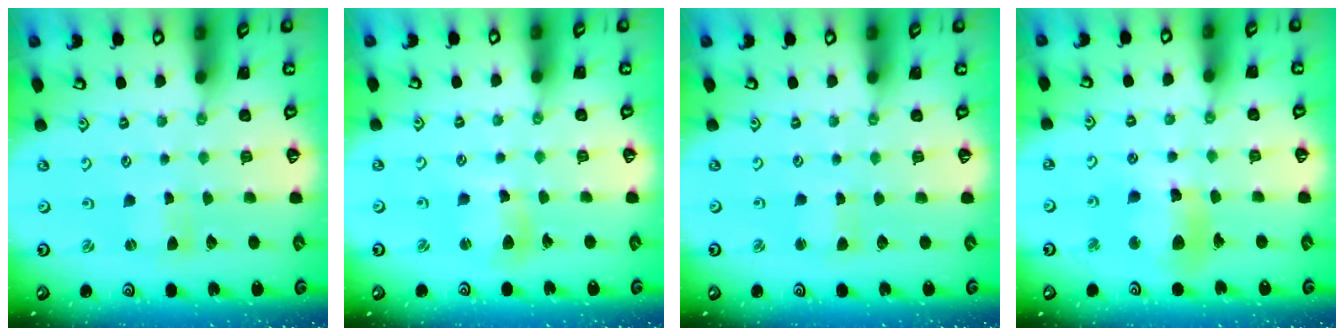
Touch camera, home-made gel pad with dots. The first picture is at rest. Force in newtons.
{"total": 8.1, "press": 8.0, "slide": 1.0}
{"total": 1.7, "press": 1.6, "slide": 0.2}
{"total": 11.2, "press": 11.1, "slide": 1.5}